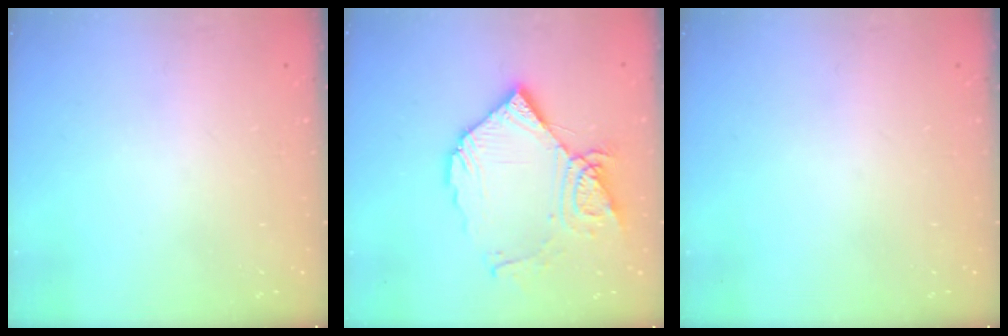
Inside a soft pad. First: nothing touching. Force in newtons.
{"total": 16.3, "press": 16.2, "slide": 2.1}
{"total": 0.0}